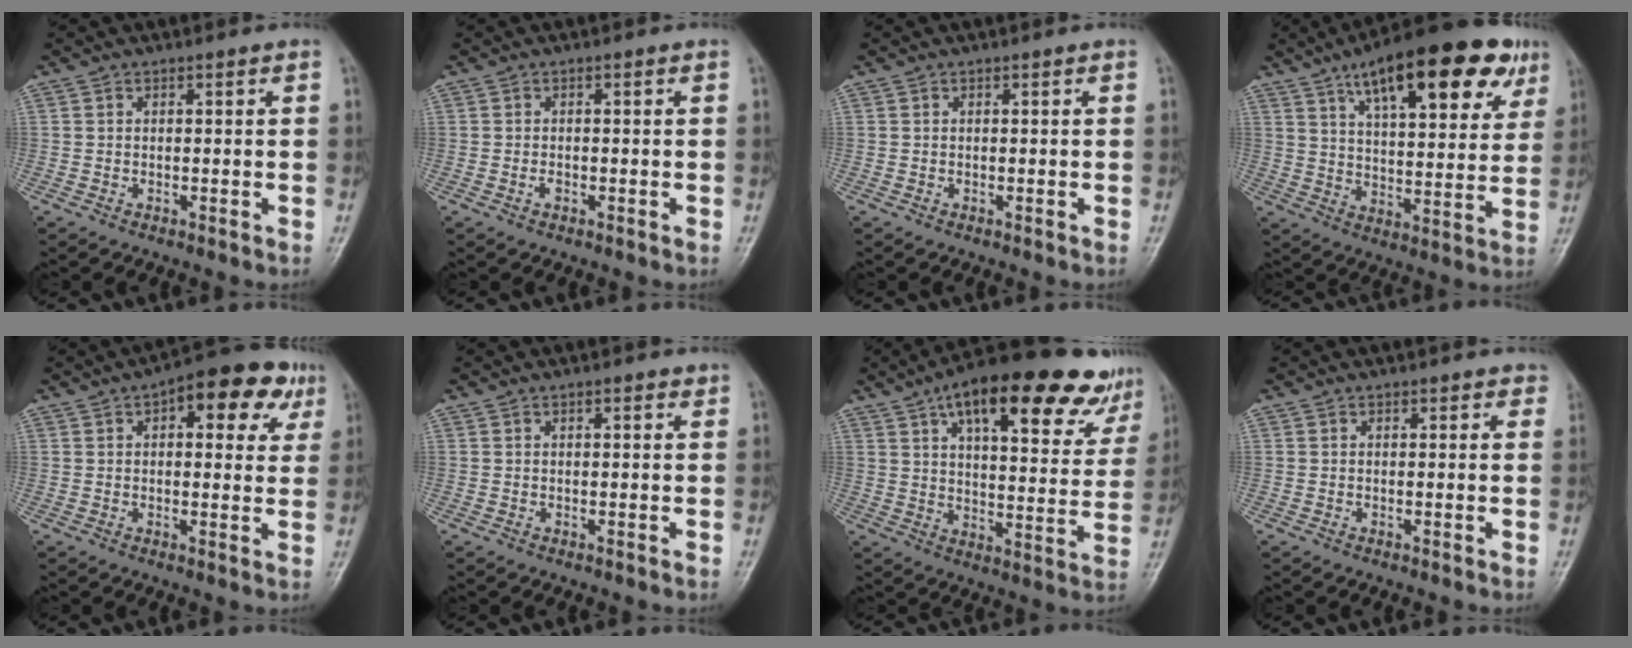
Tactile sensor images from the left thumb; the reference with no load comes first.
{"total": 0.9, "force": [-0.4, 0.5, 0.6], "torque": [-0.010, 0.000, -0.009]}
{"total": 0.0}
{"total": 23.4, "force": [12.6, 8.3, 17.9], "torque": [-0.233, -0.020, 0.187]}
{"total": 13.1, "force": [5.8, 6.2, 9.9], "torque": [-0.083, 0.007, 0.065]}
{"total": 1.4, "force": [0.8, 0.6, 1.0], "torque": [-0.010, -0.001, 0.009]}
{"total": 25.6, "force": [15.9, 9.2, 17.9], "torque": [-0.228, -0.017, 0.221]}
{"total": 1.7, "force": [1.2, 1.0, 0.9], "torque": [0.010, -0.002, 0.007]}